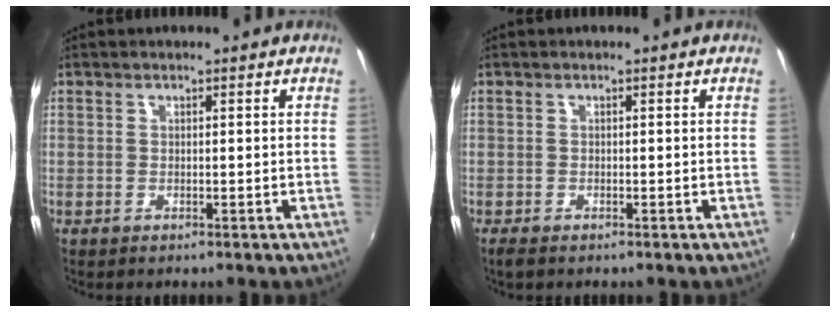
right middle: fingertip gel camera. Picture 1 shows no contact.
{"total": 1.4, "force": [-1.0, 0.5, 0.9], "torque": [-0.020, -0.007, -0.017]}